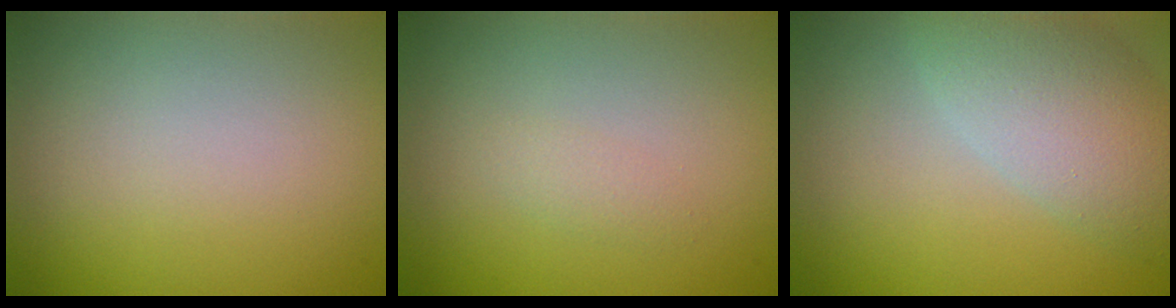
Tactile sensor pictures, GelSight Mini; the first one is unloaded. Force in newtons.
{"total": 0.9, "press": 0.9, "slide": 0.1}
{"total": 5.9, "press": 5.8, "slide": 0.7}